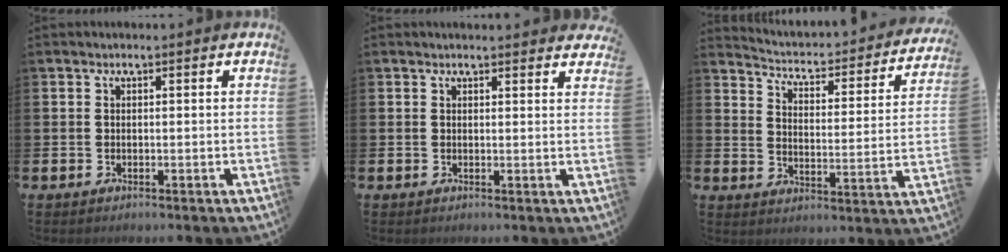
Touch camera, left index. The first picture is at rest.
{"total": 1.6, "force": [1.6, 0.1, 0.0], "torque": [0.009, -0.010, 0.027]}
{"total": 3.4, "force": [3.0, 1.2, 1.1], "torque": [-0.045, -0.034, 0.040]}